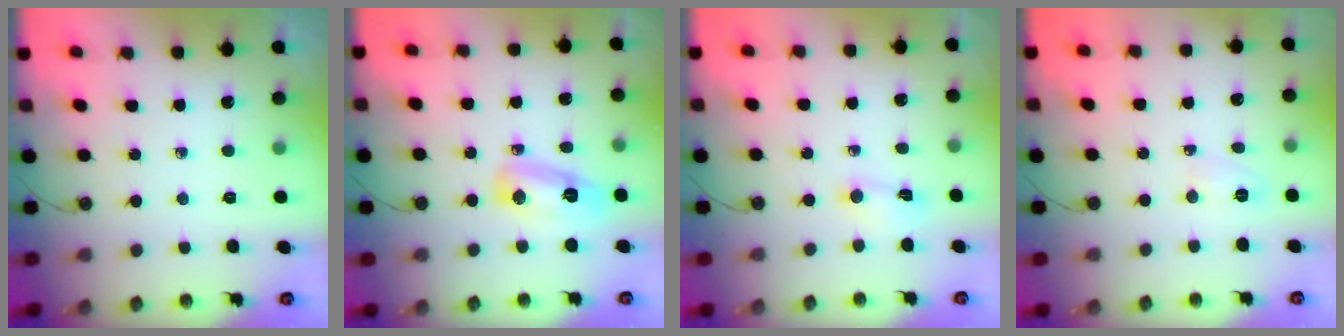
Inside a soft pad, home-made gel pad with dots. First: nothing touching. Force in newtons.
{"total": 14.6, "press": 9.6, "slide": 11.0}
{"total": 3.8, "press": 3.7, "slide": 0.4}
{"total": 5.4, "press": 3.0, "slide": 4.4}